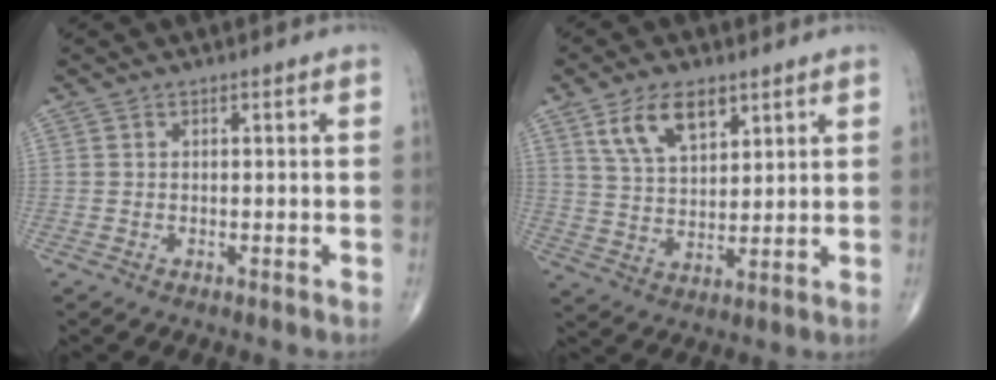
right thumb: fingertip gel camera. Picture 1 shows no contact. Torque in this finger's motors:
{"motor_torque": [-0.26, 0.41, 0.18, 0.19, 0.09]}